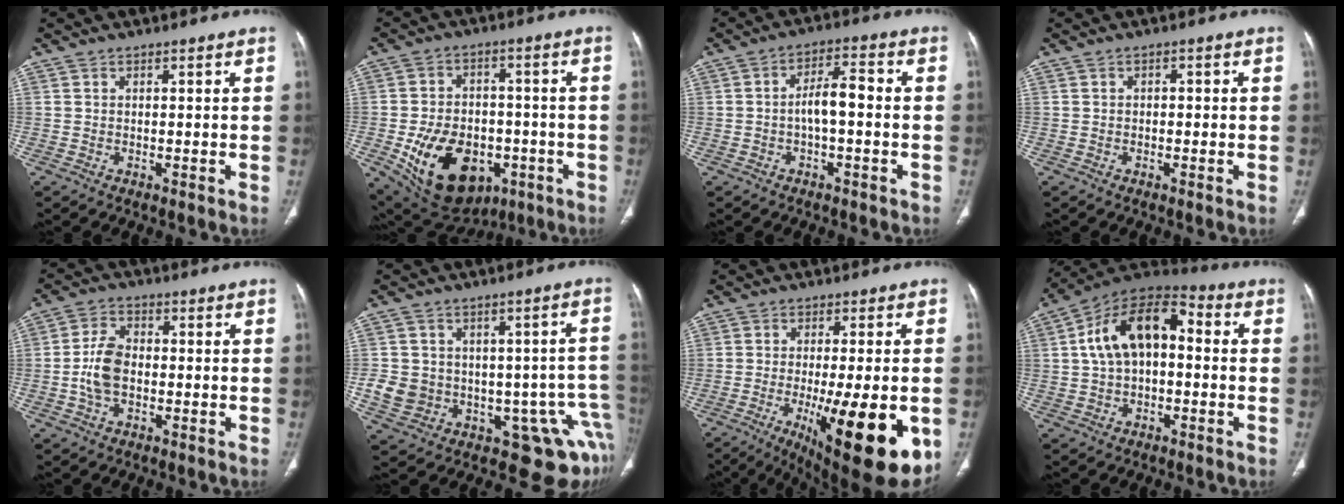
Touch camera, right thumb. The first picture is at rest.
{"total": 19.0, "force": [-6.2, 12.9, 12.5], "torque": [-0.184, 0.015, -0.075]}
{"total": 5.9, "force": [-0.9, 2.5, 5.3], "torque": [-0.088, 0.029, -0.019]}
{"total": 1.0, "force": [-0.2, 0.8, 0.6], "torque": [-0.002, 0.004, -0.007]}
{"total": 7.3, "force": [-1.0, 4.6, 5.5], "torque": [-0.109, 0.014, -0.024]}
{"total": 18.8, "force": [-5.2, 13.5, 12.1], "torque": [-0.148, 0.057, -0.042]}
{"total": 20.7, "force": [-6.1, 5.8, 18.9], "torque": [-0.235, -0.023, -0.069]}
{"total": 15.4, "force": [1.4, 9.2, 12.3], "torque": [-0.195, 0.045, 0.012]}